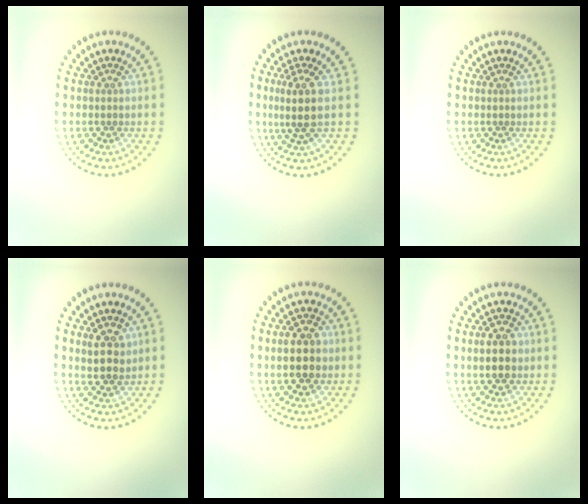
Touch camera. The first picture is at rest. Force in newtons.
{"total": 3.0, "press": 2.4, "slide": 1.8}
{"total": 0.0}
{"total": 2.8, "press": 2.6, "slide": 1.0}
{"total": 4.6, "press": 4.6, "slide": 0.2}
{"total": 4.0, "press": 4.0, "slide": 0.2}